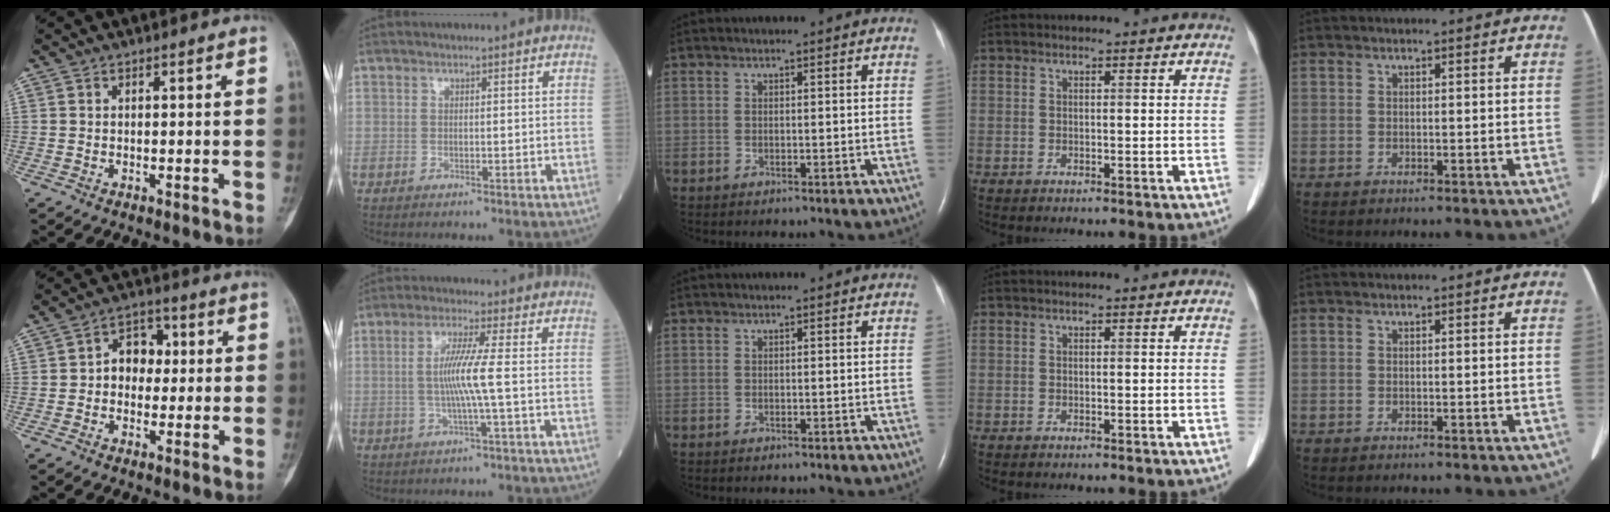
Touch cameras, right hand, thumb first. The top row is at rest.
{"thumb": {"total": 6.8, "force": [0.4, 5.3, 4.2], "torque": [-0.030, 0.017, -0.003]}, "index": {"total": 6.0, "force": [-0.3, -0.9, 5.9], "torque": [-0.121, 0.001, -0.006]}}